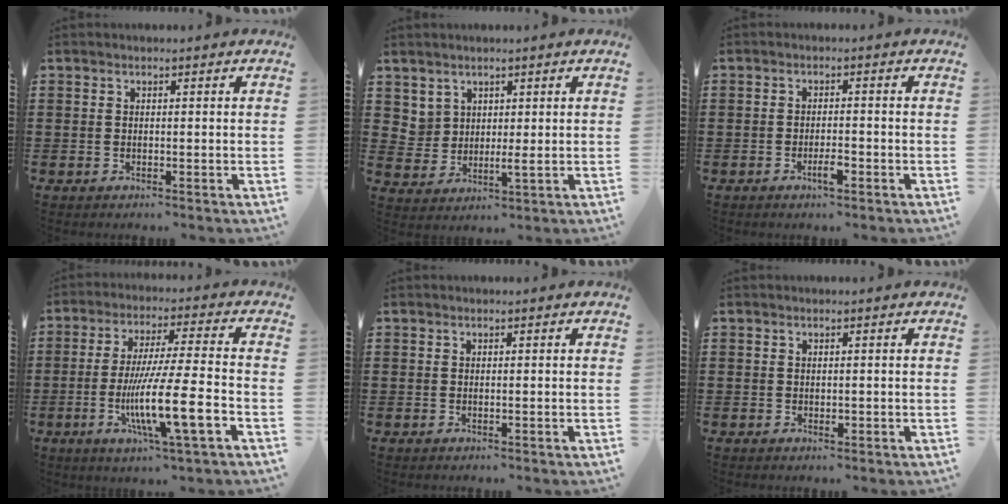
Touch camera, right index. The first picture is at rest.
{"total": 3.3, "force": [2.2, 2.2, 1.0], "torque": [-0.034, 0.004, 0.044]}
{"total": 2.9, "force": [-1.5, 0.7, 2.3], "torque": [-0.046, -0.001, -0.029]}
{"total": 13.2, "force": [-4.4, 1.2, 12.4], "torque": [-0.236, -0.011, -0.084]}
{"total": 0.0}
{"total": 0.5, "force": [-0.1, 0.3, 0.4], "torque": [-0.009, -0.001, -0.002]}